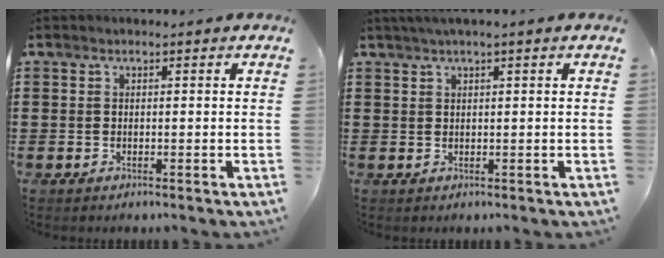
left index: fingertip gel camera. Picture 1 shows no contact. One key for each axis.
{"total": 1.4, "fx": 0.7, "fy": -0.1, "fz": 1.2, "tx": -0.021, "ty": -0.001, "tz": 0.013}